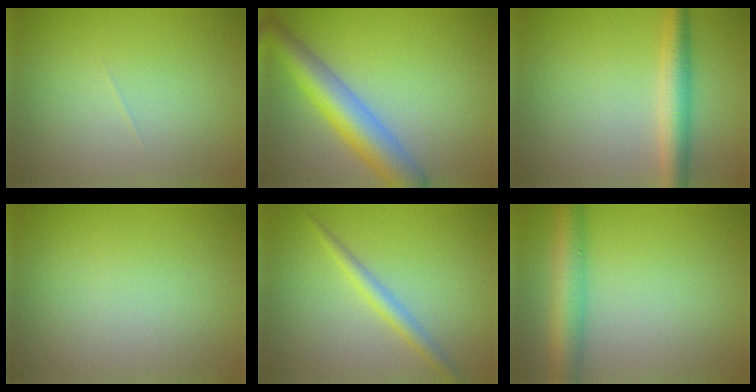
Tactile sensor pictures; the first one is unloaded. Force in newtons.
{"total": 6.1, "press": 6.1, "slide": 0.2}
{"total": 3.8, "press": 3.8, "slide": 0.1}
{"total": 0.0}
{"total": 2.0, "press": 2.0, "slide": 0.1}
{"total": 5.1, "press": 5.1, "slide": 0.2}